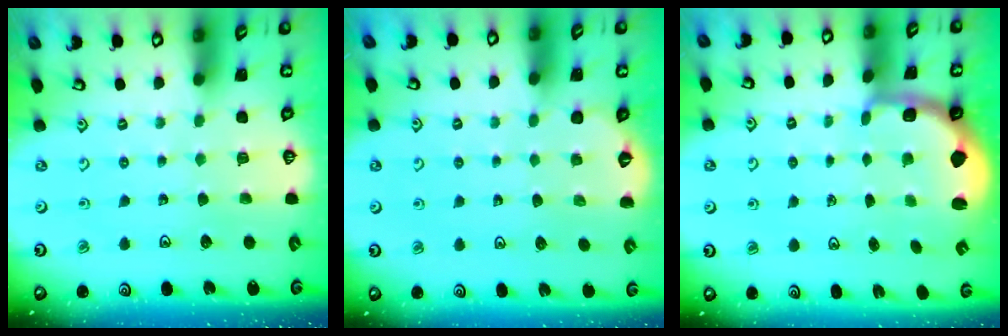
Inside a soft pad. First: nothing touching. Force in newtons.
{"total": 1.9, "press": 0.5, "slide": 1.9}
{"total": 2.3, "press": 1.3, "slide": 1.8}